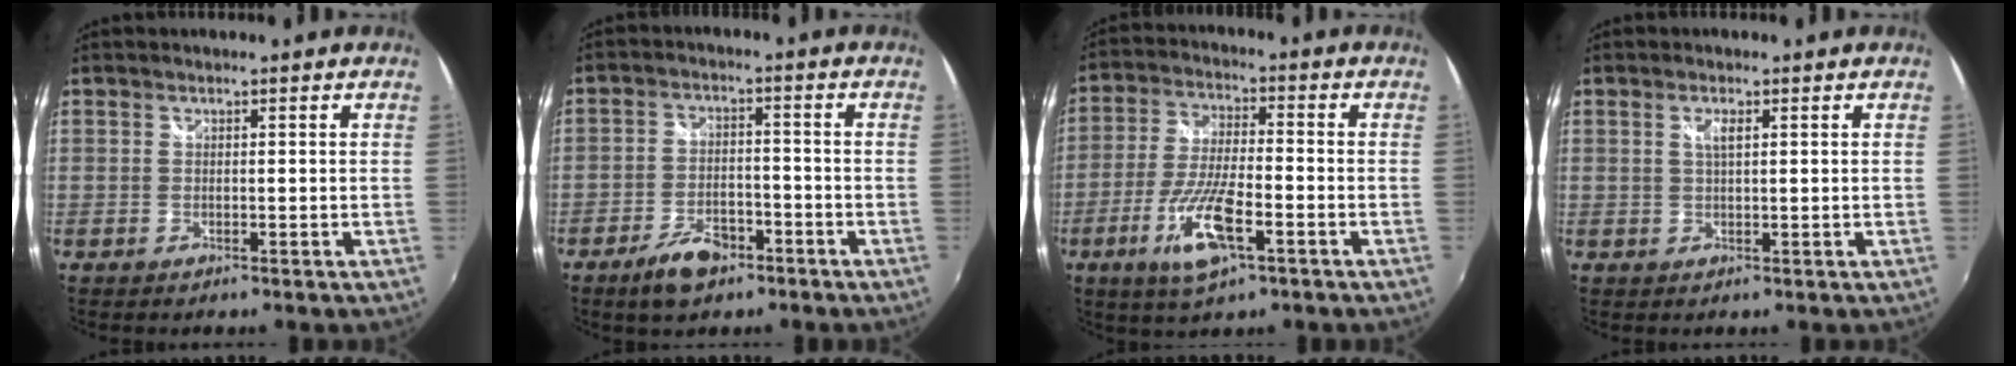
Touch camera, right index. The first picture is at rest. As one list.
[{"total": 7.9, "force": [-5.1, 4.0, 4.5], "torque": [-0.104, 0.001, -0.084]}, {"total": 9.3, "force": [-4.2, 2.3, 8.0], "torque": [-0.169, -0.010, -0.079]}, {"total": 2.0, "force": [0.7, 0.5, 1.8], "torque": [-0.033, 0.001, 0.012]}]